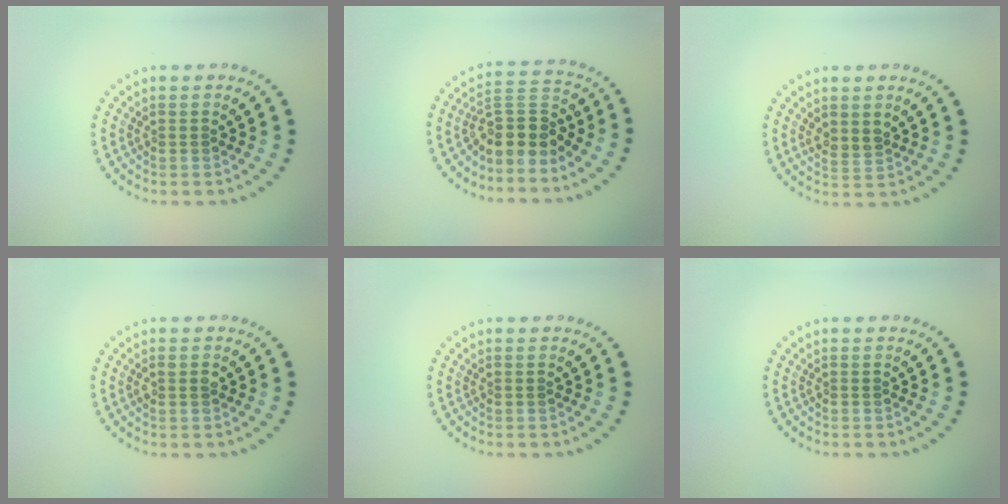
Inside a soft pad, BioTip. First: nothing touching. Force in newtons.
{"total": 3.9, "press": 3.2, "slide": 2.2}
{"total": 1.7, "press": 1.4, "slide": 1.0}
{"total": 1.0, "press": 1.0, "slide": 0.2}
{"total": 0.0}
{"total": 0.0}